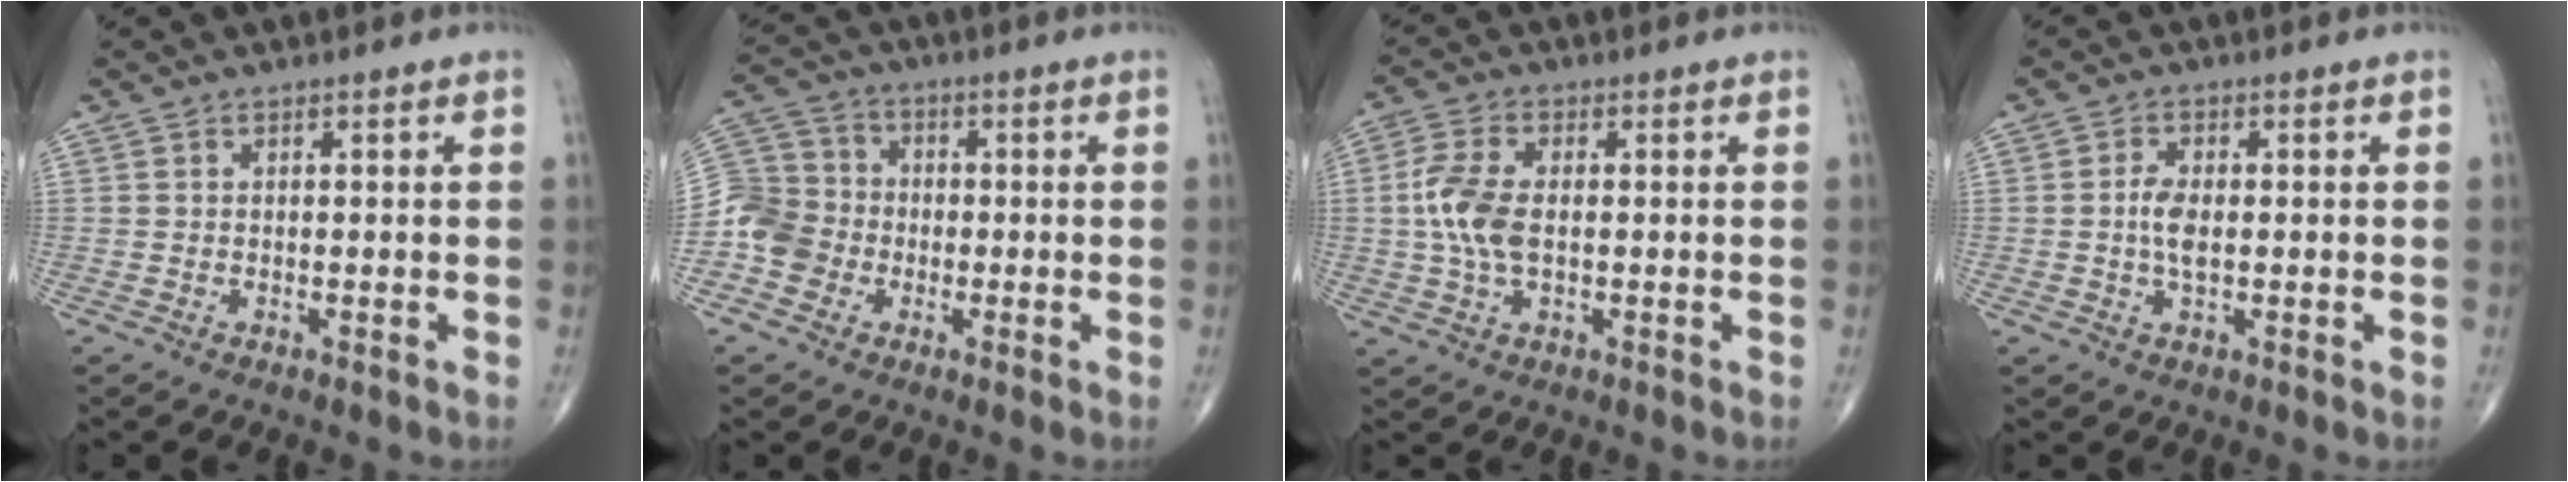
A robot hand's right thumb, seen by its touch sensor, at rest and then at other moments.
{"total": 9.0, "force": [-3.0, 8.0, 2.9], "torque": [-0.041, 0.031, -0.067]}
{"total": 7.9, "force": [-0.1, 4.2, 6.7], "torque": [-0.158, 0.007, -0.004]}
{"total": 3.8, "force": [-0.1, 1.8, 3.4], "torque": [-0.067, 0.000, -0.006]}